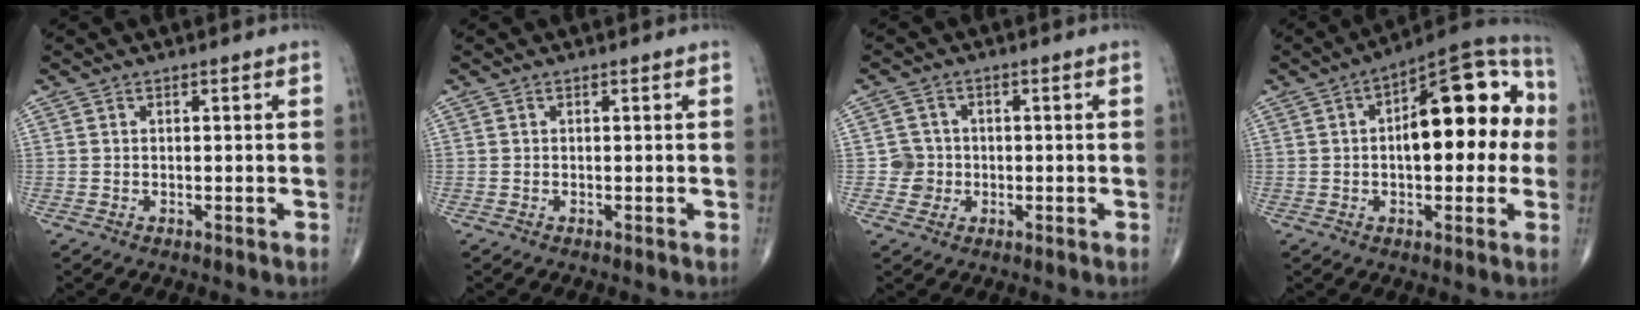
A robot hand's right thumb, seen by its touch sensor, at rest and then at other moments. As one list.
[{"total": 0.0}, {"total": 3.4, "force": [-0.5, 3.4, 0.2], "torque": [0.022, 0.010, -0.013]}, {"total": 19.0, "force": [1.8, 8.7, 16.8], "torque": [-0.198, 0.039, 0.015]}]